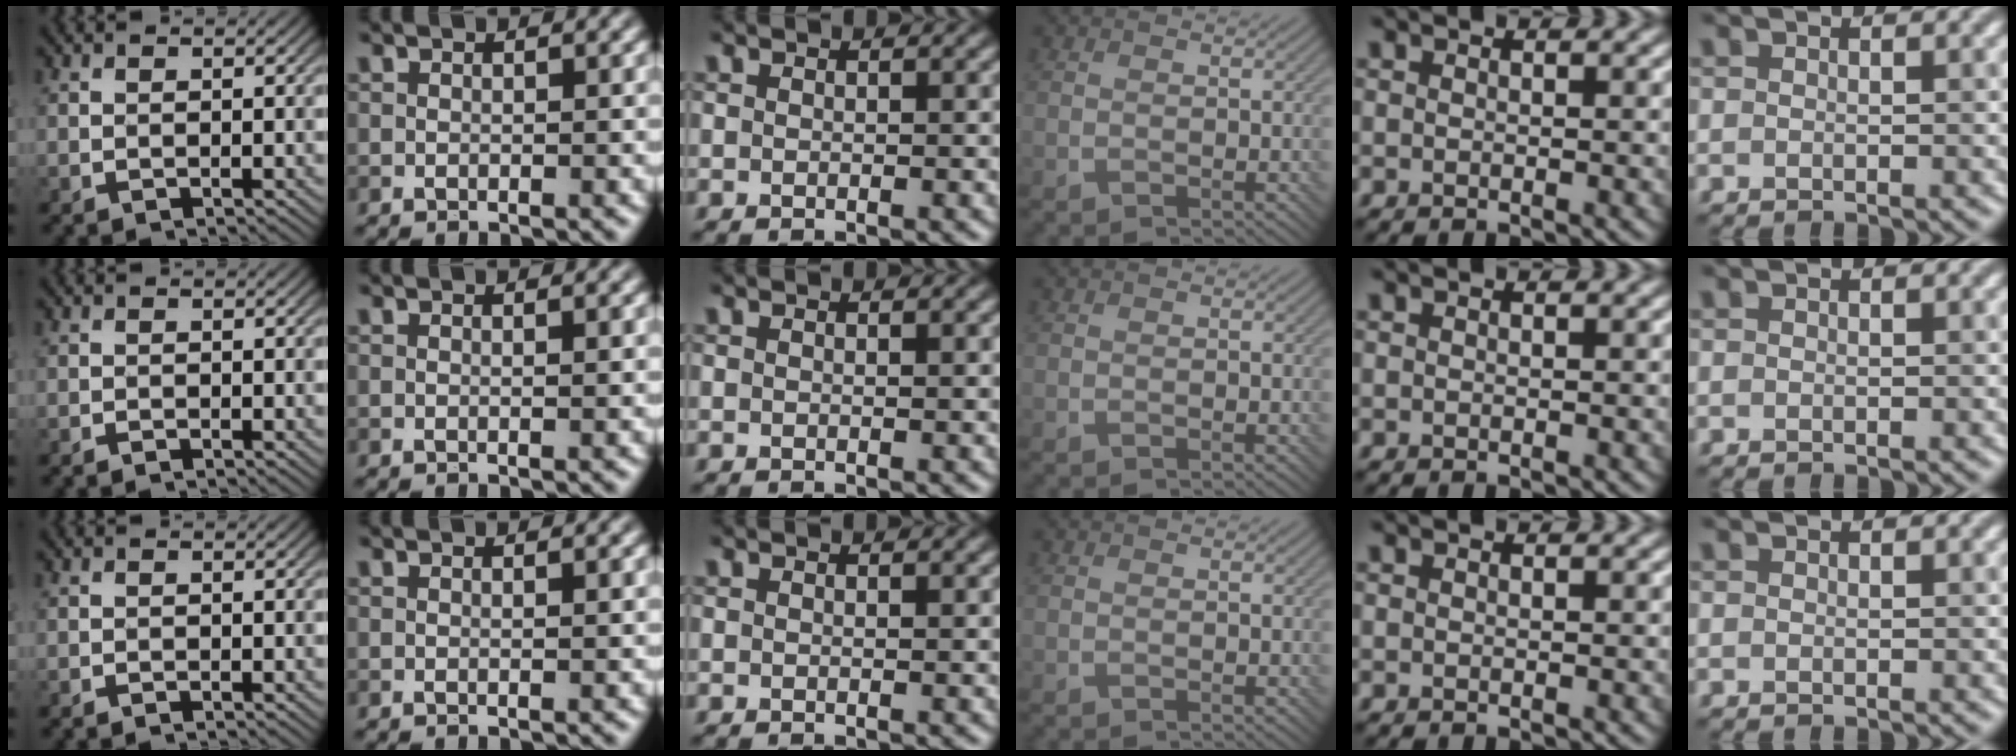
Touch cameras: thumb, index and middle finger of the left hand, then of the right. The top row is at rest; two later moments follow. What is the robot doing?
{"motion": "insert", "object": "bottle cap"}